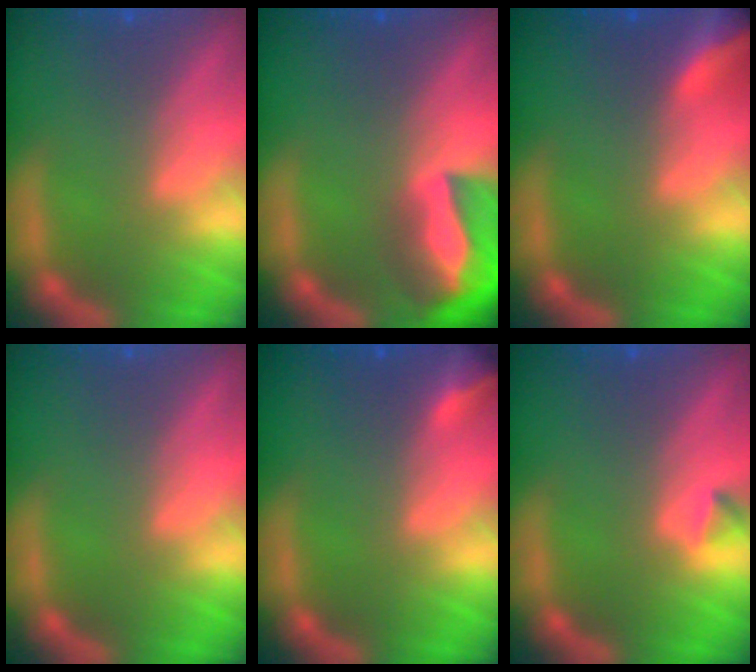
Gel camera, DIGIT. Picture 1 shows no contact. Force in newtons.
{"total": 10.0}
{"total": 5.9}
{"total": 0.0}
{"total": 2.4}
{"total": 0.9}